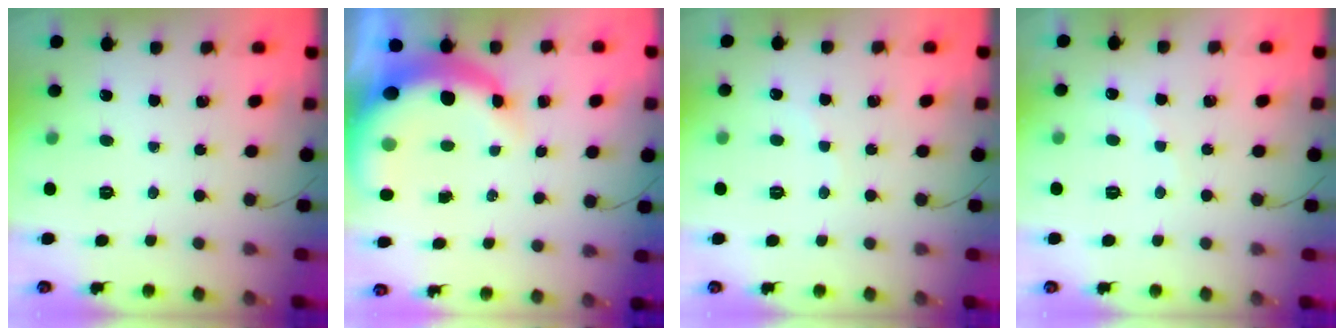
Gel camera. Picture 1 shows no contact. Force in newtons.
{"total": 11.6, "press": 11.3, "slide": 2.7}
{"total": 4.0, "press": 3.9, "slide": 0.8}
{"total": 5.3, "press": 5.2, "slide": 0.9}